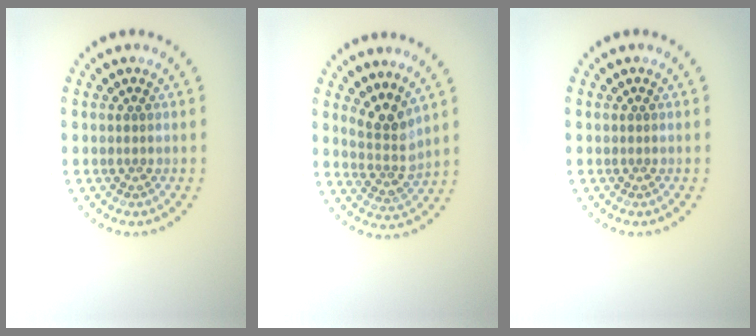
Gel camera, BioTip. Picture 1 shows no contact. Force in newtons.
{"total": 3.1, "press": 2.2, "slide": 2.2}
{"total": 0.0}